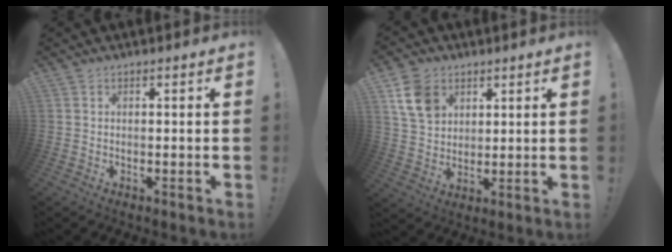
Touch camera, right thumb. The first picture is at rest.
{"total": 11.2, "force": [5.3, 8.4, 5.3], "torque": [-0.085, -0.011, 0.108]}